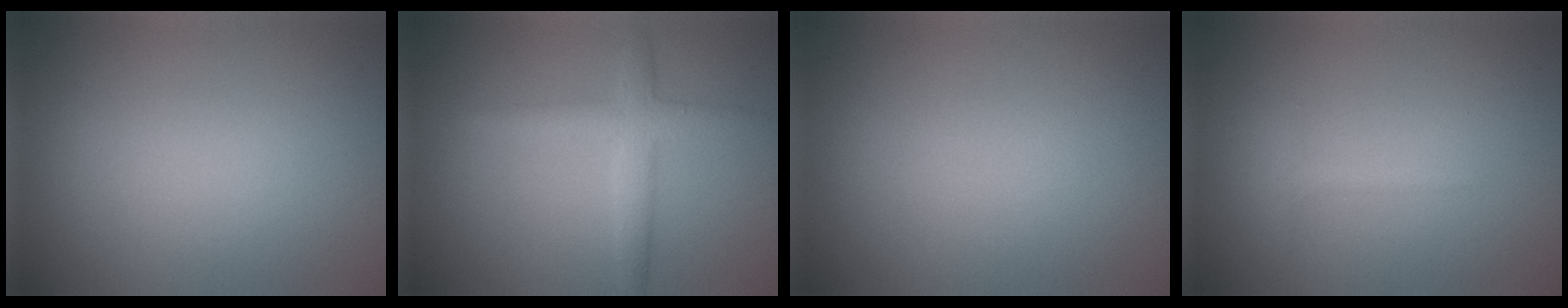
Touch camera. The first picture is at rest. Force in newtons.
{"total": 2.7, "press": 2.7, "slide": 0.1}
{"total": 0.0}
{"total": 0.8, "press": 0.8, "slide": 0.1}